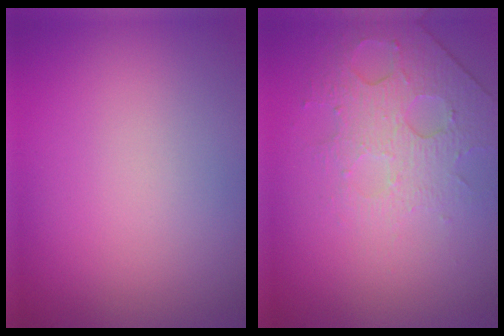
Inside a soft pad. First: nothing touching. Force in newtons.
{"total": 4.9, "press": 3.2, "slide": 3.6}